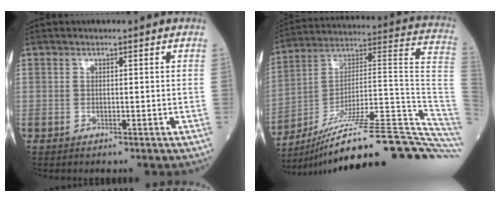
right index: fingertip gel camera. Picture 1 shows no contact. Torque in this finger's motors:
{"motor_torque": [1.05, -1.10, 0.91, 0.21]}